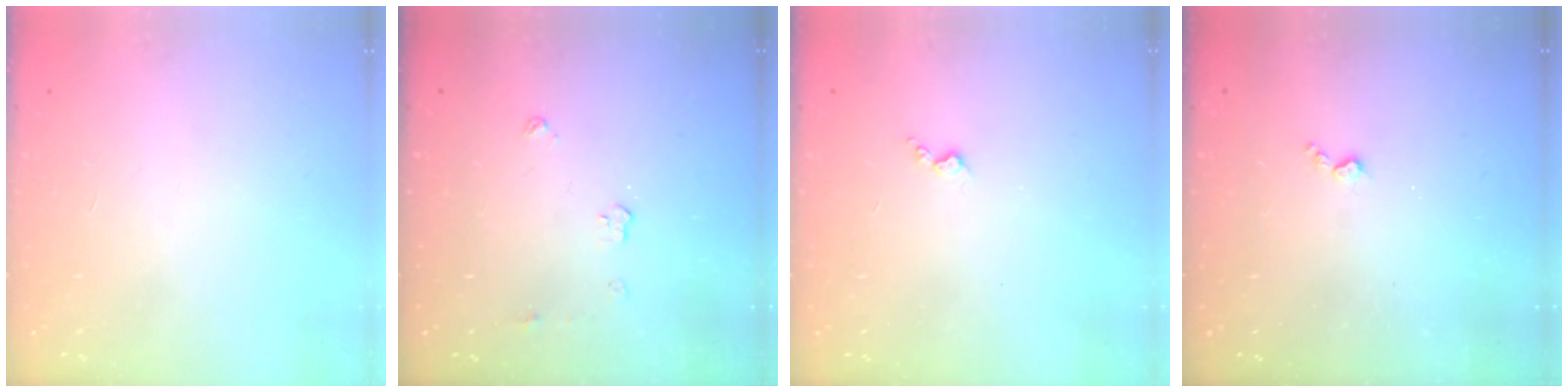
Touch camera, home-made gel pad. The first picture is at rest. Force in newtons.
{"total": 5.0, "press": 4.9, "slide": 0.3}
{"total": 2.4, "press": 2.4, "slide": 0.5}
{"total": 3.5, "press": 3.5, "slide": 0.6}